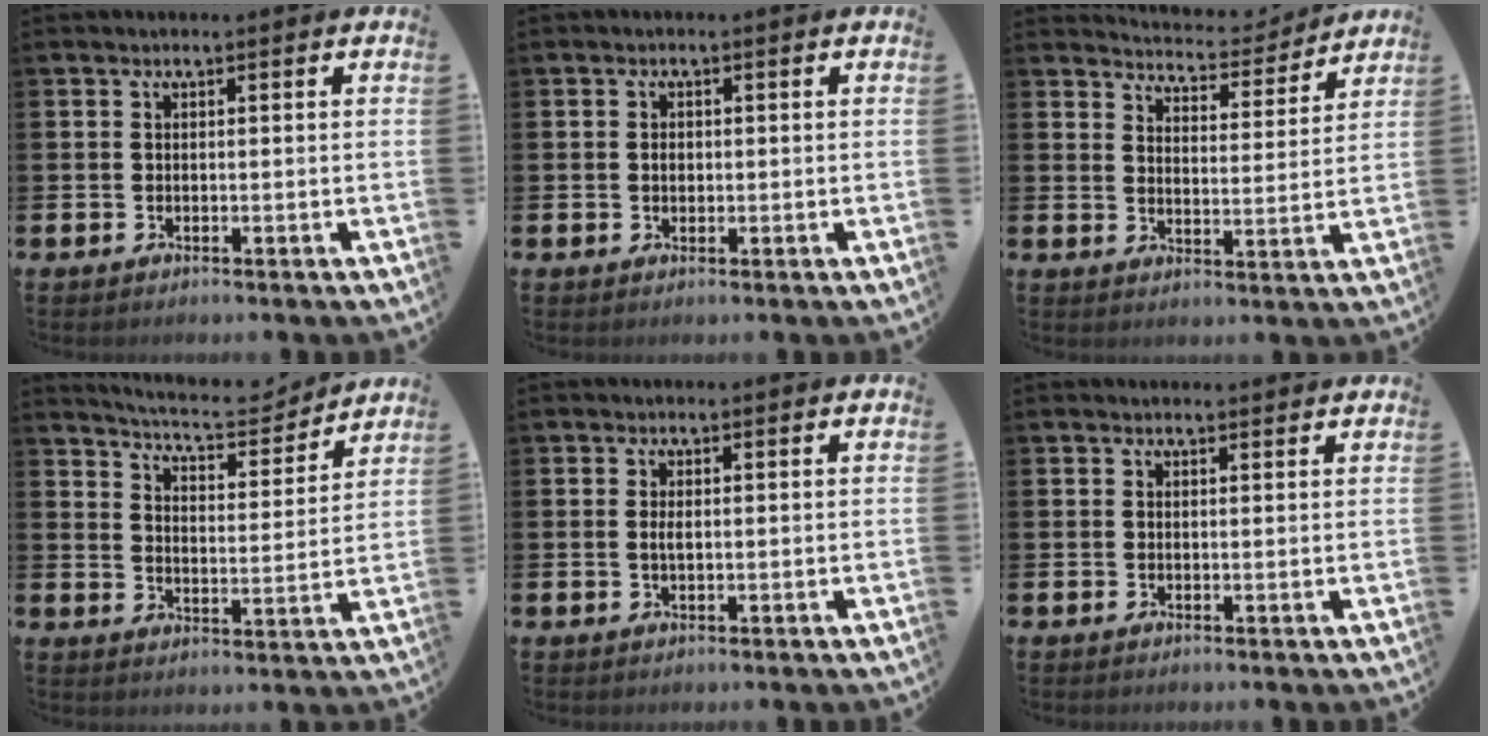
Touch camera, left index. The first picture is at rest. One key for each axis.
{"total": 1.2, "fx": 0.1, "fy": 1.0, "fz": 0.7, "tx": -0.007, "ty": 0.004, "tz": -0.003}
{"total": 5.4, "fx": 5.4, "fy": 0.7, "fz": 0.3, "tx": -0.017, "ty": -0.043, "tz": 0.092}
{"total": 6.8, "fx": 6.5, "fy": 0.9, "fz": 1.6, "tx": -0.046, "ty": -0.047, "tz": 0.109}
{"total": 1.2, "fx": 0.1, "fy": 0.5, "fz": 1.1, "tx": -0.022, "ty": 0.004, "tz": 0.000}
{"total": 0.8, "fx": 0.8, "fy": 0.1, "fz": 0.2, "tx": 0.005, "ty": -0.001, "tz": 0.012}